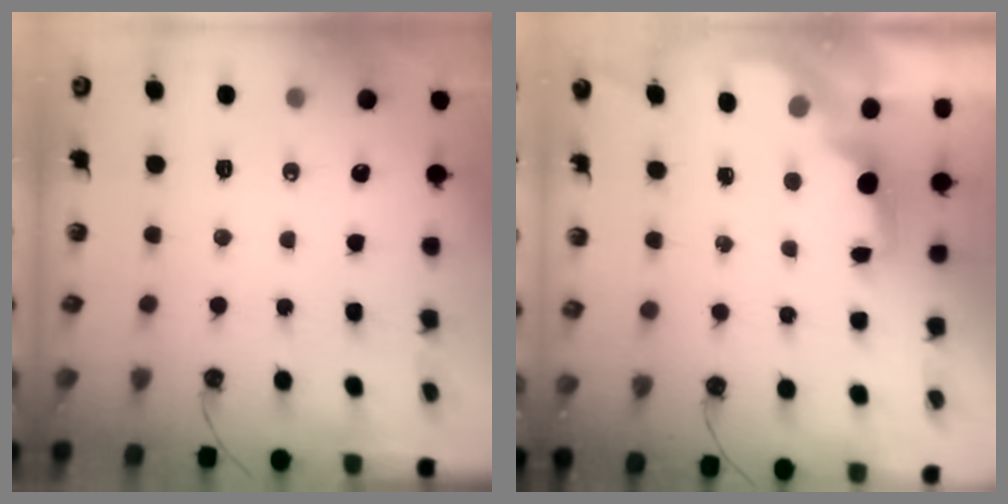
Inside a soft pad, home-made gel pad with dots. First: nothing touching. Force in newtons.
{"total": 2.1, "press": 1.9, "slide": 0.8}